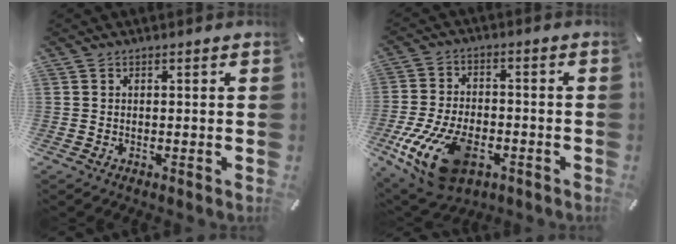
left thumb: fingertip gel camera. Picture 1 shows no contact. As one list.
[{"total": 17.5, "force": [-6.8, 10.2, 12.5], "torque": [-0.243, 0.025, -0.108]}]